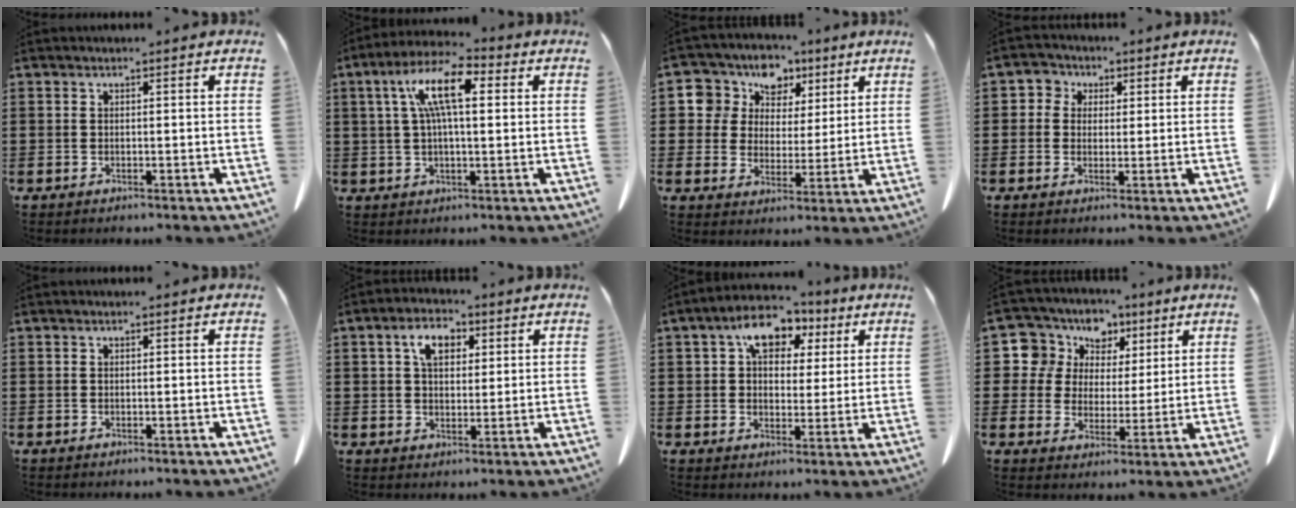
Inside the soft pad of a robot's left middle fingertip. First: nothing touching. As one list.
[{"total": 9.7, "force": [2.8, 3.0, 8.8], "torque": [-0.186, 0.011, 0.041]}, {"total": 8.0, "force": [4.4, 6.5, 1.0], "torque": [-0.071, -0.013, 0.080]}, {"total": 2.7, "force": [0.8, 2.6, 0.3], "torque": [-0.022, 0.010, 0.008]}, {"total": 0.0}, {"total": 5.5, "force": [2.2, 3.5, 3.7], "torque": [-0.069, 0.010, 0.033]}, {"total": 7.6, "force": [3.7, 5.1, 4.1], "torque": [-0.080, 0.005, 0.061]}, {"total": 8.6, "force": [4.3, 7.4, 1.1], "torque": [-0.083, -0.013, 0.077]}]